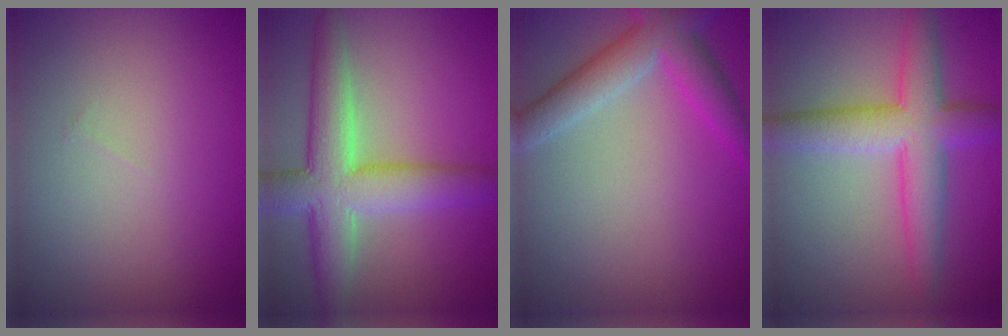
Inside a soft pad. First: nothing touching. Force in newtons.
{"total": 7.1, "press": 7.1, "slide": 0.3}
{"total": 4.8, "press": 4.8, "slide": 0.2}
{"total": 6.0, "press": 6.0, "slide": 0.1}